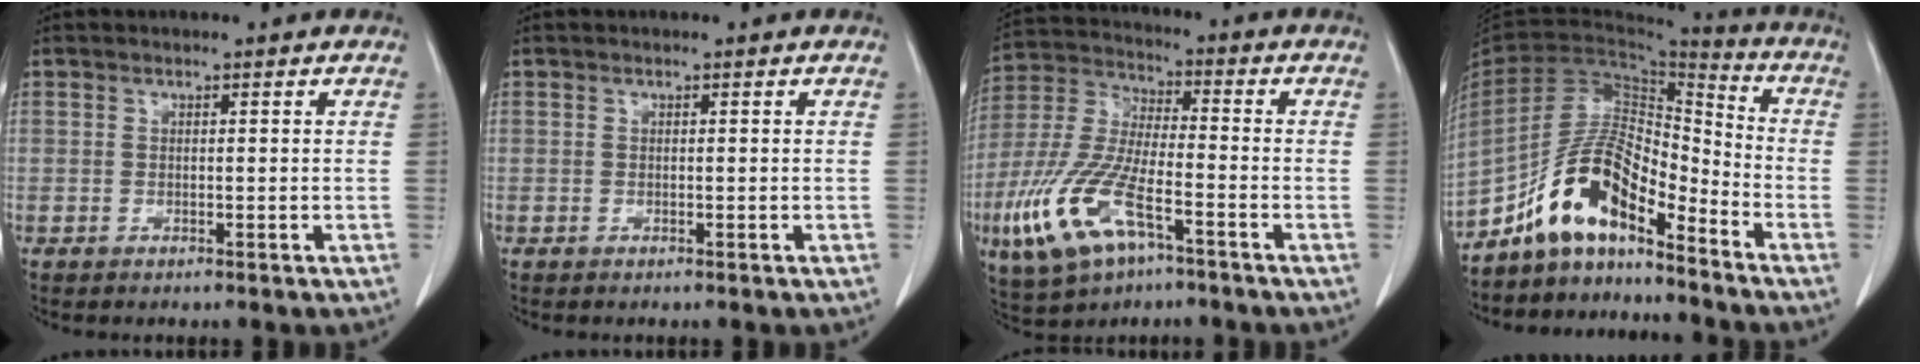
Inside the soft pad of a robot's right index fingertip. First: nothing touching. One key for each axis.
{"total": 0.0}
{"total": 15.1, "fx": -7.0, "fy": 5.3, "fz": 12.2, "tx": -0.278, "ty": -0.008, "tz": -0.128}
{"total": 11.5, "fx": -8.6, "fy": 3.4, "fz": 6.9, "tx": -0.134, "ty": 0.032, "tz": -0.158}